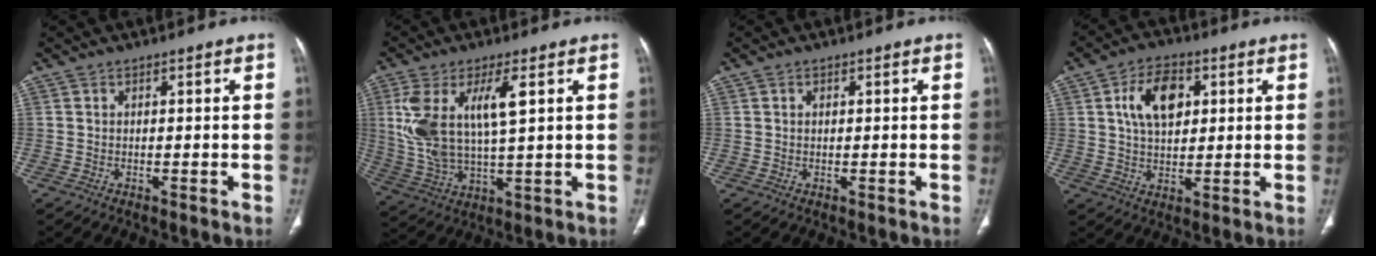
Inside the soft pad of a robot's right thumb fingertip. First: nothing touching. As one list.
[{"total": 14.1, "force": [3.8, 5.3, 12.5], "torque": [-0.265, -0.011, 0.083]}, {"total": 0.6, "force": [0.2, 0.4, 0.4], "torque": [-0.003, 0.000, 0.003]}, {"total": 10.1, "force": [2.9, 6.3, 7.4], "torque": [-0.109, 0.000, 0.049]}]